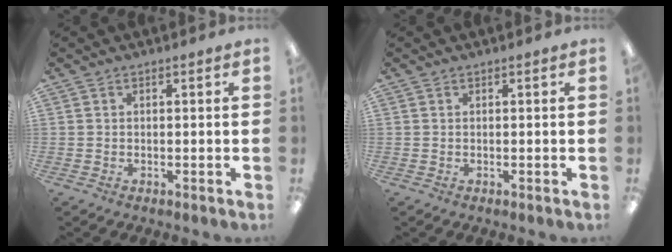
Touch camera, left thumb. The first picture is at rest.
{"total": 0.0}